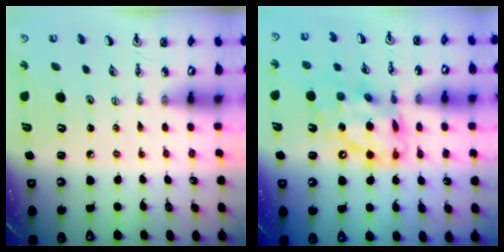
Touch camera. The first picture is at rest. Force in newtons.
{"total": 16.2, "press": 16.1, "slide": 1.5}